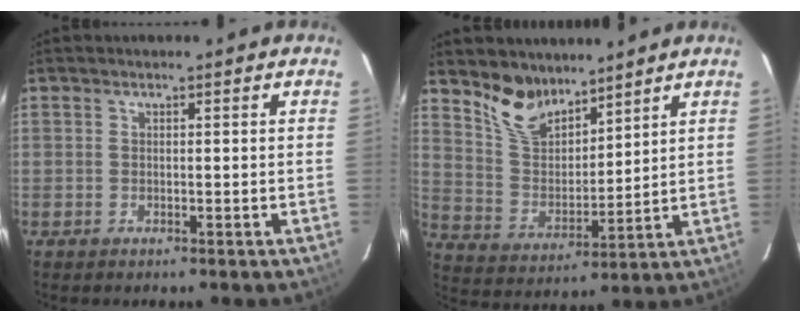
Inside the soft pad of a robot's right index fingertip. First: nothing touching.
{"total": 10.1, "force": [8.2, 4.5, 3.9], "torque": [-0.079, 0.005, 0.165]}